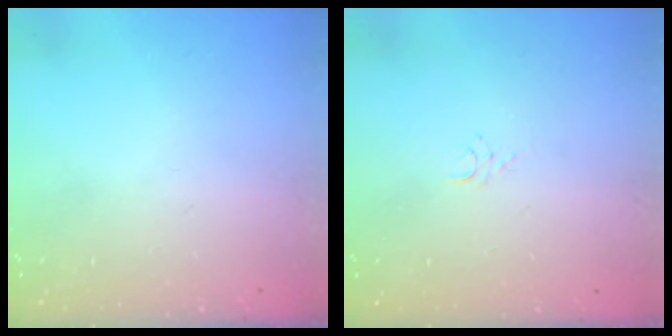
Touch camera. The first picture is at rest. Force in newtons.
{"total": 3.7, "press": 3.7, "slide": 0.1}